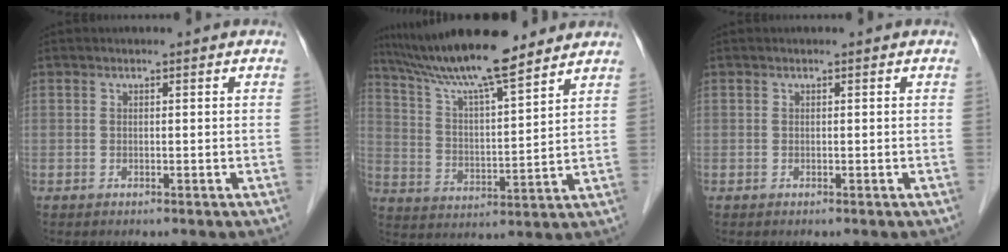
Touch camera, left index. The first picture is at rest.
{"total": 15.1, "force": [12.8, 1.2, 7.9], "torque": [-0.141, 0.014, 0.221]}
{"total": 0.0}